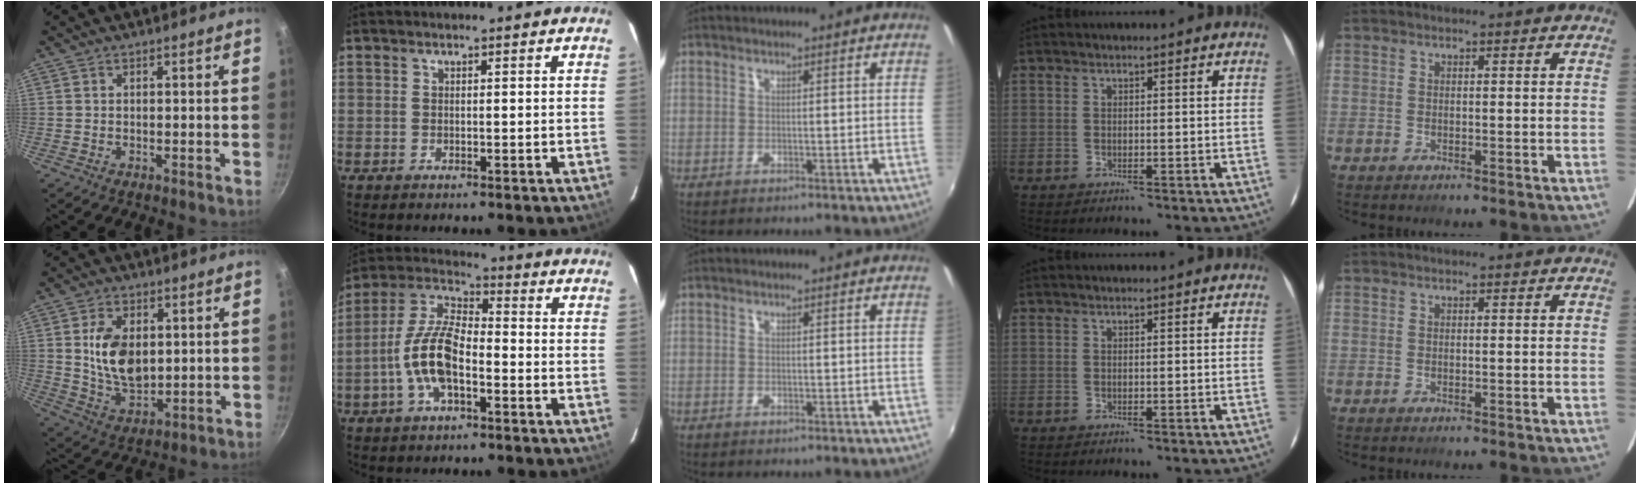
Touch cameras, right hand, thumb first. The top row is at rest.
{"thumb": {"total": 11.8, "force": [1.8, 7.6, 8.9], "torque": [-0.141, -0.020, 0.042]}, "index": {"total": 12.0, "force": [-3.9, 4.9, 10.3], "torque": [-0.220, 0.008, -0.077]}}